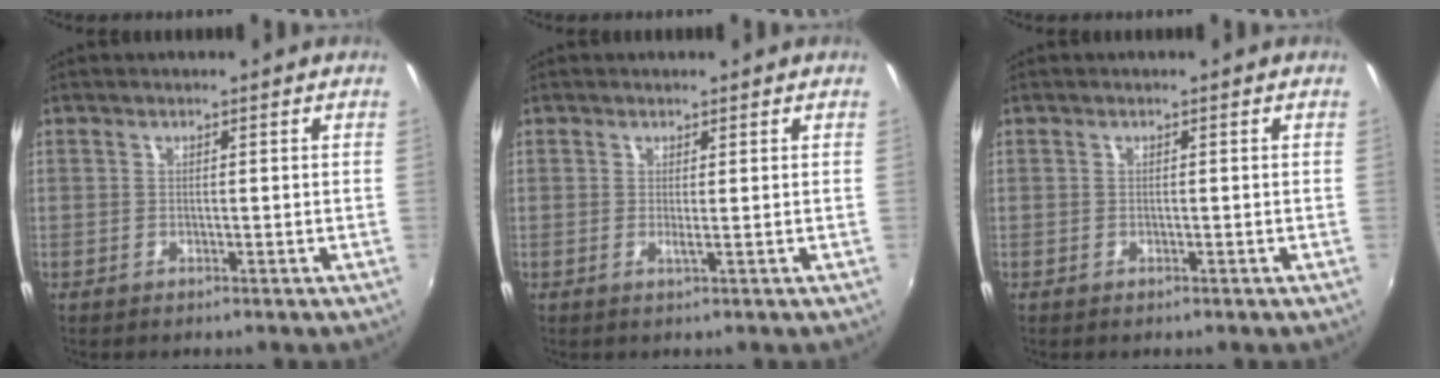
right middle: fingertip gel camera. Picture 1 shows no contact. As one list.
[{"total": 0.8, "force": [0.2, -0.3, 0.7], "torque": [-0.016, -0.005, 0.002]}, {"total": 0.0}]